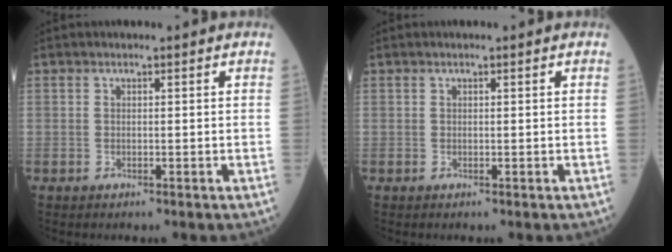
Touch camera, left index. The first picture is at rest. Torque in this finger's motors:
{"motor_torque": [0.01, -0.02, 0.01, 0.00]}